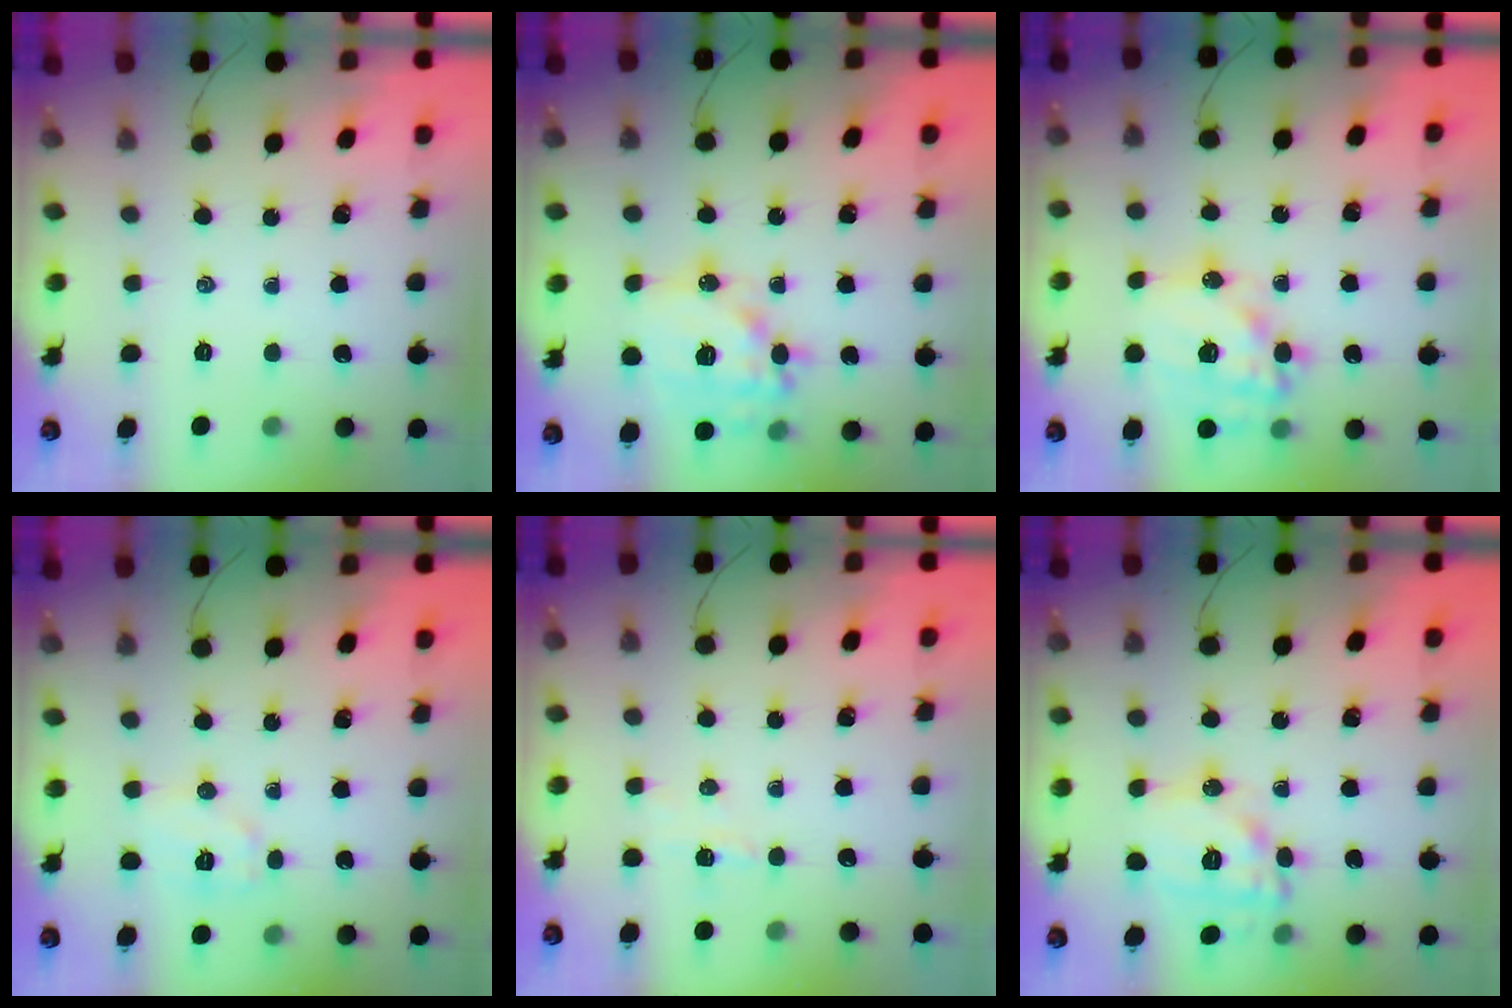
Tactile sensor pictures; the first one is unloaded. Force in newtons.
{"total": 16.0, "press": 15.8, "slide": 2.4}
{"total": 17.9, "press": 17.5, "slide": 3.7}
{"total": 6.7, "press": 6.6, "slide": 0.9}
{"total": 3.0, "press": 2.8, "slide": 0.9}
{"total": 13.1, "press": 13.1, "slide": 0.1}